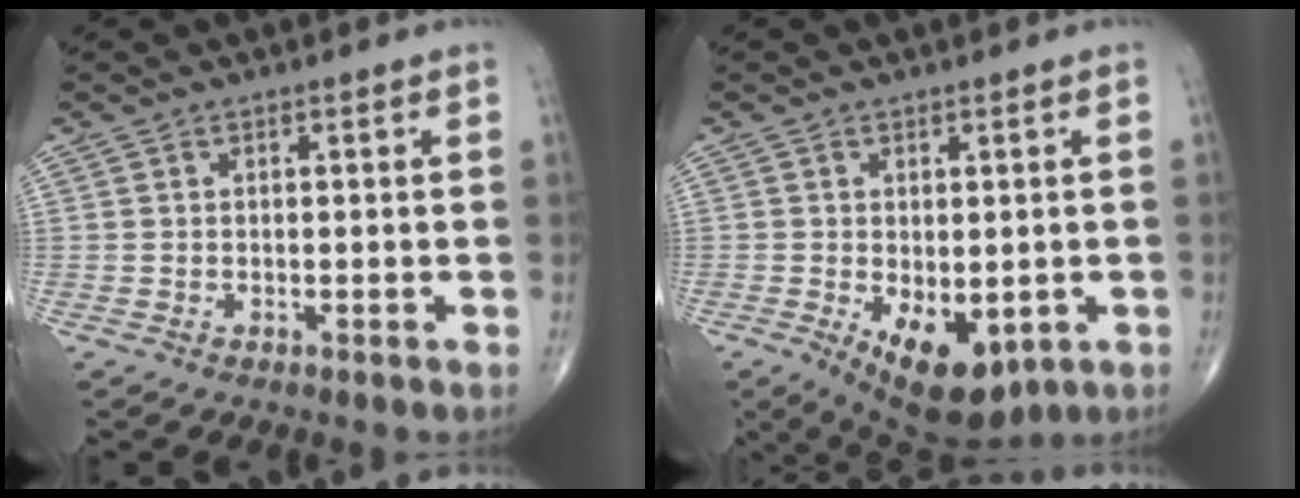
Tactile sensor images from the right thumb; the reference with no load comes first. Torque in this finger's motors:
{"motor_torque": [-0.22, 1.16, 0.31, 0.03, 0.11]}